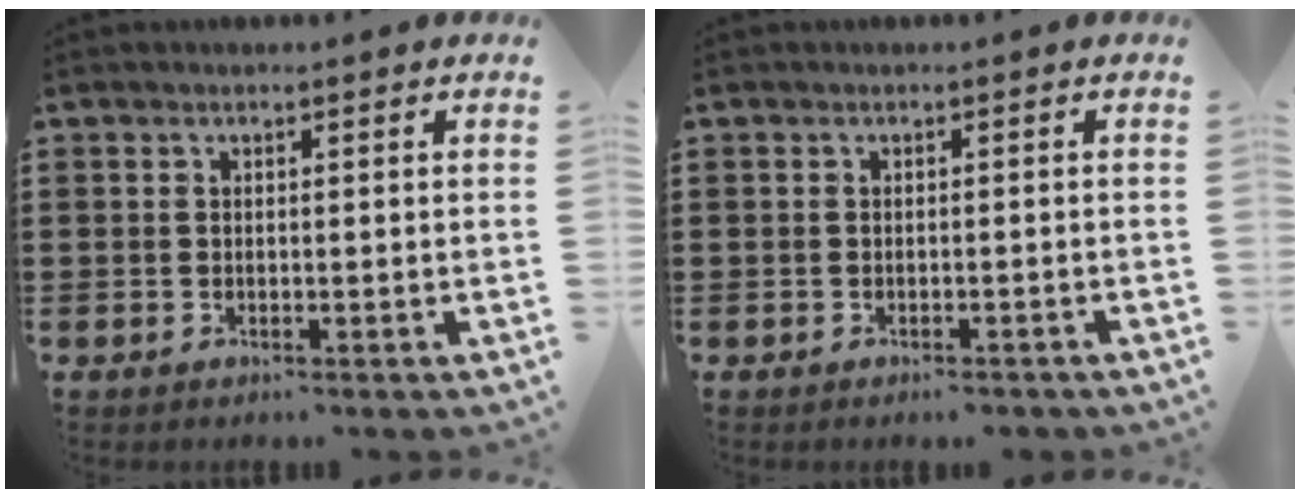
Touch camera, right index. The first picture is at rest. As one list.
[{"total": 0.8, "force": [-0.8, 0.2, 0.3], "torque": [-0.009, -0.003, -0.015]}]